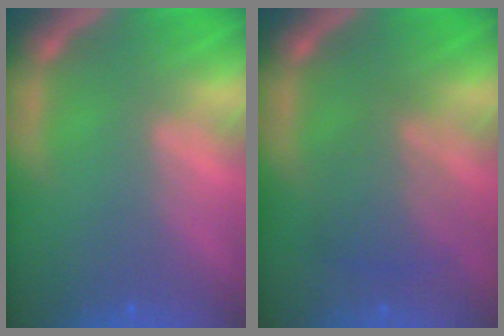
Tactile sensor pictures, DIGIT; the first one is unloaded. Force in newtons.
{"total": 3.5}